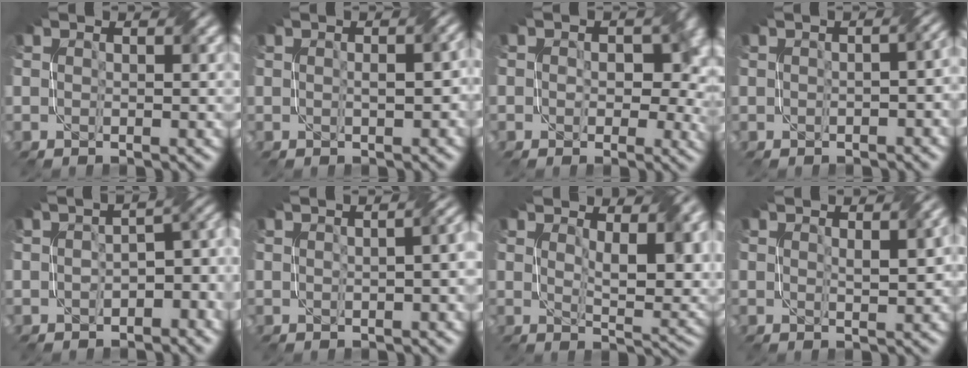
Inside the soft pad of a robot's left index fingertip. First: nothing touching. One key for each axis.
{"total": 2.5, "fx": -0.1, "fy": 1.2, "fz": 2.2, "tx": -0.029, "ty": 0.003, "tz": 0.011}
{"total": 6.0, "fx": 0.8, "fy": 4.4, "fz": 4.0, "tx": -0.017, "ty": -0.001, "tz": 0.017}
{"total": 3.8, "fx": -0.6, "fy": 2.1, "fz": 3.0, "tx": -0.015, "ty": 0.001, "tz": 0.005}
{"total": 4.9, "fx": -1.8, "fy": 2.7, "fz": 3.6, "tx": -0.028, "ty": 0.007, "tz": -0.025}
{"total": 5.4, "fx": 0.3, "fy": 2.9, "fz": 4.5, "tx": -0.026, "ty": 0.014, "tz": 0.003}
{"total": 6.2, "fx": 3.0, "fy": 2.1, "fz": 5.0, "tx": -0.077, "ty": -0.002, "tz": 0.062}
{"total": 2.0, "fx": 0.9, "fy": 0.5, "fz": 1.7, "tx": -0.020, "ty": 0.008, "tz": 0.023}